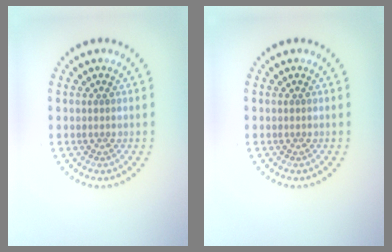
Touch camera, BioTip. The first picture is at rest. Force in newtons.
{"total": 0.0}